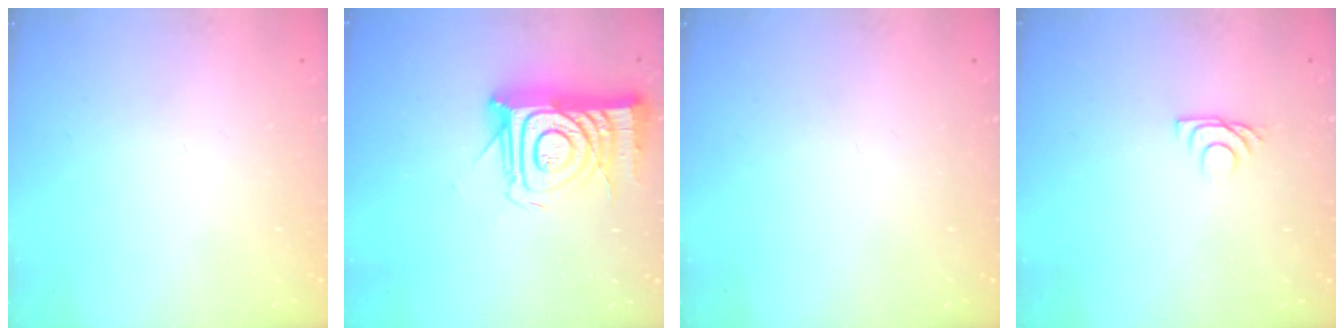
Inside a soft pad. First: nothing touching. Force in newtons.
{"total": 16.2, "press": 16.2, "slide": 1.1}
{"total": 0.0}
{"total": 5.3, "press": 5.3, "slide": 0.6}